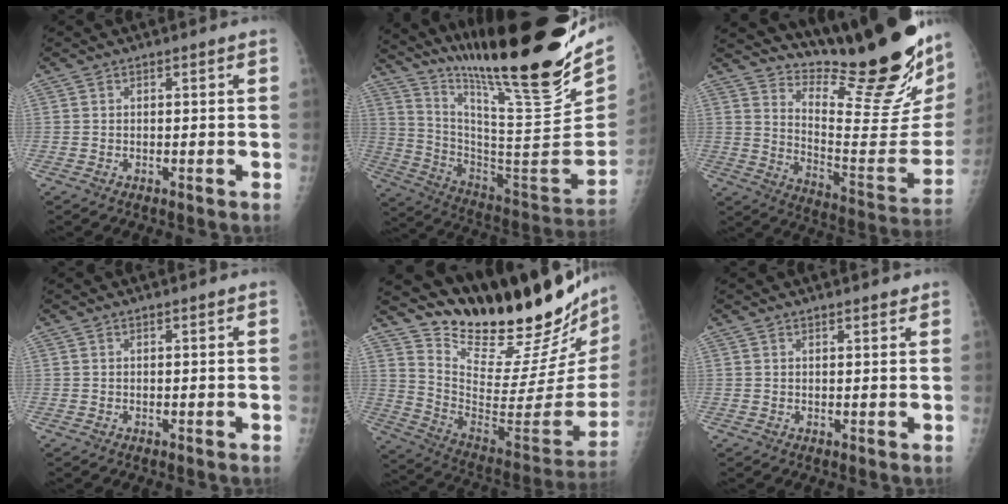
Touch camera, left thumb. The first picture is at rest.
{"total": 32.1, "force": [24.3, 4.6, 20.5], "torque": [-0.305, -0.122, 0.383]}
{"total": 27.1, "force": [20.8, 4.9, 16.7], "torque": [-0.224, -0.162, 0.304]}
{"total": 0.0}
{"total": 30.5, "force": [26.7, 6.1, 13.3], "torque": [-0.189, -0.196, 0.385]}
{"total": 1.5, "force": [1.3, 0.4, 0.7], "torque": [-0.005, -0.006, 0.019]}